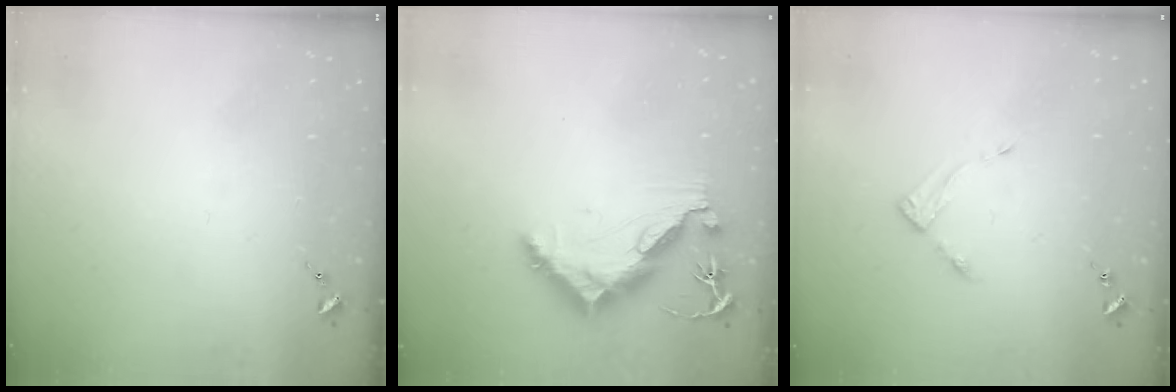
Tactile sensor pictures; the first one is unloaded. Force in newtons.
{"total": 10.5, "press": 10.4, "slide": 1.1}
{"total": 3.5, "press": 3.5, "slide": 0.4}